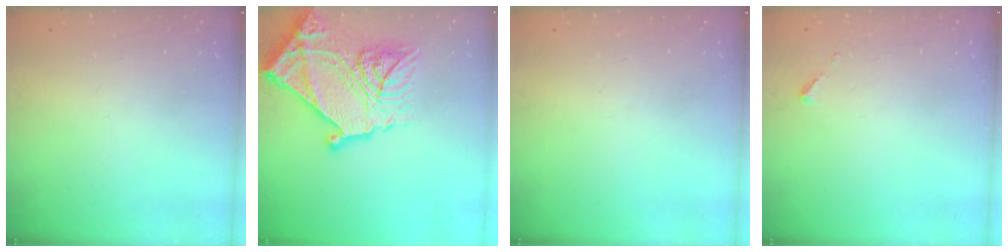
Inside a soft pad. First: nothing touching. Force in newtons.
{"total": 28.8, "press": 28.7, "slide": 2.7}
{"total": 0.0}
{"total": 2.6, "press": 2.6, "slide": 0.3}